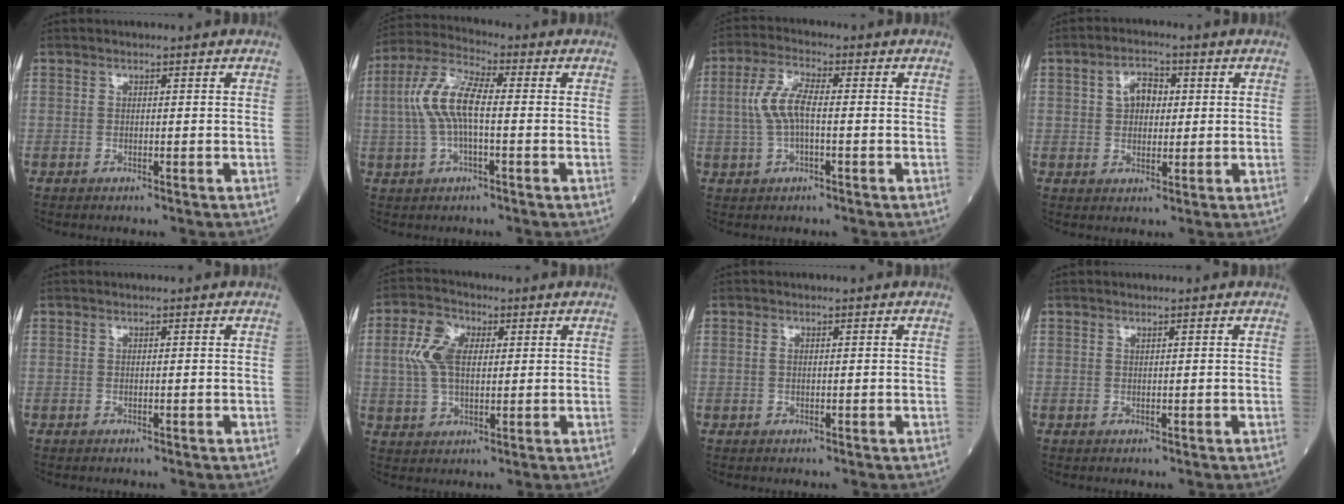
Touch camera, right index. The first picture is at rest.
{"total": 8.8, "force": [-0.1, 2.6, 8.4], "torque": [-0.191, 0.022, -0.005]}
{"total": 5.8, "force": [0.0, 1.7, 5.6], "torque": [-0.129, 0.014, -0.002]}
{"total": 4.6, "force": [1.0, 3.2, 3.3], "torque": [-0.053, 0.013, 0.016]}
{"total": 0.0}
{"total": 7.4, "force": [1.6, 4.2, 5.9], "torque": [-0.138, 0.017, 0.033]}
{"total": 0.6, "force": [0.1, 0.3, 0.4], "torque": [-0.012, 0.002, 0.003]}
{"total": 0.0}